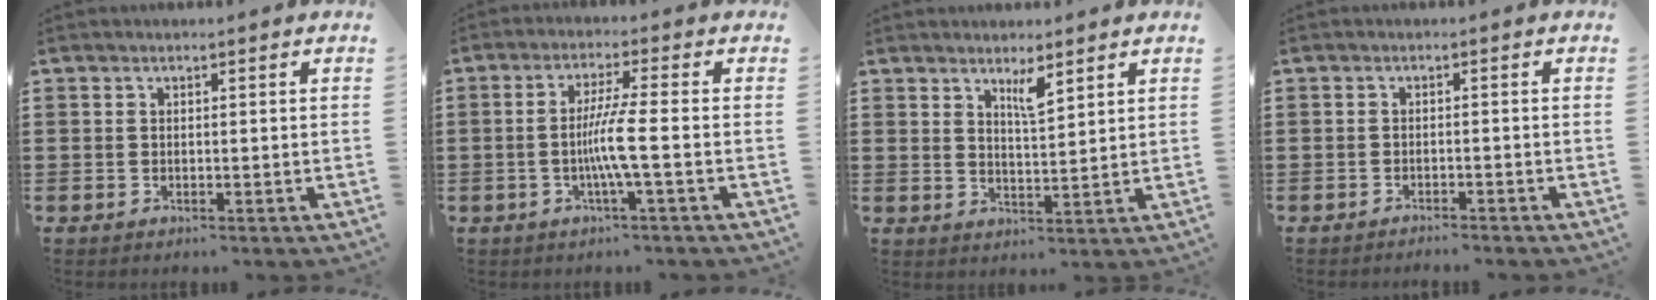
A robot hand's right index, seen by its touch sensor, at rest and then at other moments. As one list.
[{"total": 5.8, "force": [-1.2, -0.5, 5.6], "torque": [-0.107, -0.012, -0.029]}, {"total": 3.8, "force": [2.7, 0.8, 2.5], "torque": [-0.040, -0.001, 0.043]}, {"total": 1.3, "force": [-1.3, -0.1, 0.1], "torque": [-0.005, 0.000, -0.028]}]